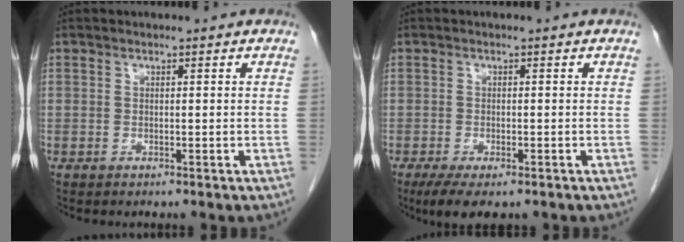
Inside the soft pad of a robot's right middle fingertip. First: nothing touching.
{"total": 5.4, "force": [-3.7, 1.7, 3.6], "torque": [-0.057, -0.012, -0.058]}